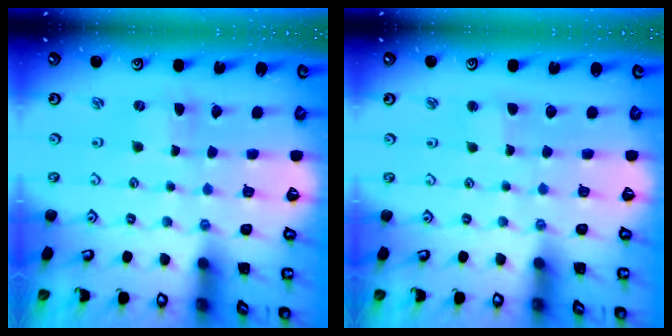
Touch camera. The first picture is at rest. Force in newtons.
{"total": 2.0, "press": 2.0, "slide": 0.3}